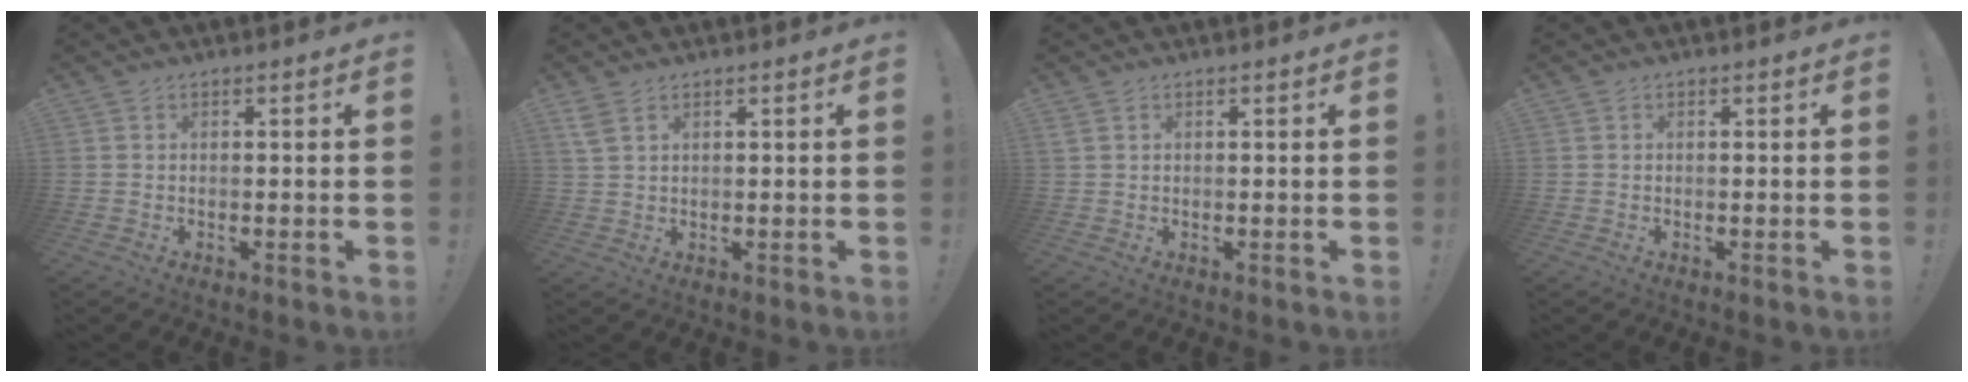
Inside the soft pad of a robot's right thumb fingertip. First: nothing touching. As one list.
[{"total": 3.6, "force": [2.1, 1.8, 2.3], "torque": [-0.042, -0.005, 0.042]}, {"total": 1.1, "force": [0.6, 0.7, 0.6], "torque": [-0.014, 0.004, 0.013]}, {"total": 0.0}]